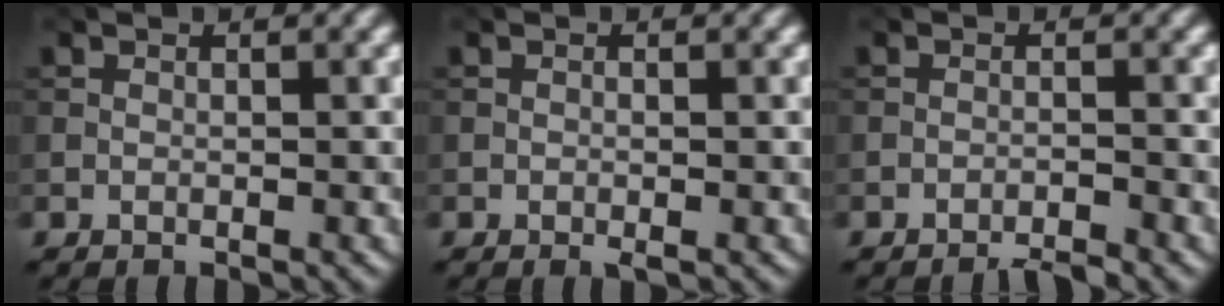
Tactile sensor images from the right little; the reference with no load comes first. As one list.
[{"total": 0.8, "force": [-0.2, 0.2, 0.7], "torque": [-0.012, -0.001, -0.003]}, {"total": 2.0, "force": [-1.7, 0.1, 1.0], "torque": [-0.017, 0.004, -0.034]}]